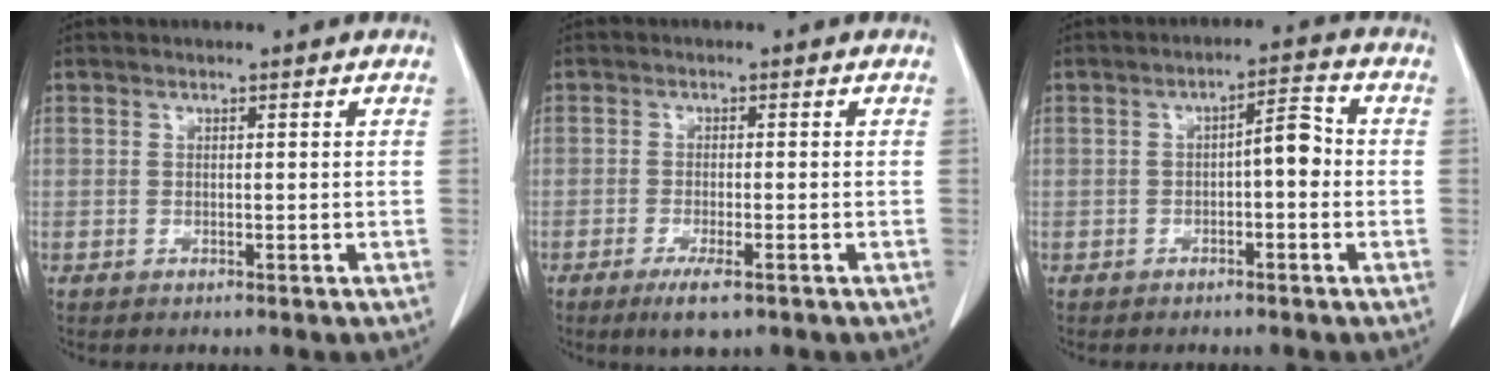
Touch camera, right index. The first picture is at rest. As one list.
[{"total": 4.2, "force": [-2.5, 0.7, 3.2], "torque": [-0.061, -0.009, -0.040]}, {"total": 4.4, "force": [-0.5, 1.3, 4.2], "torque": [-0.059, 0.021, -0.009]}]